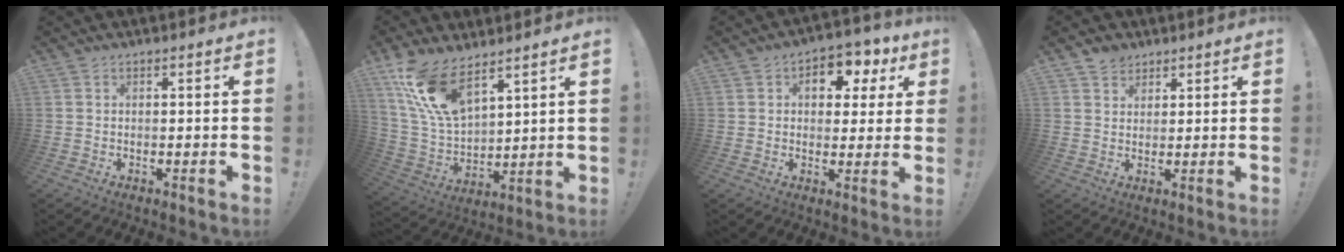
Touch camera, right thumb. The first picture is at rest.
{"total": 15.5, "force": [10.6, 6.5, 9.3], "torque": [-0.210, -0.064, 0.200]}
{"total": 9.1, "force": [3.2, 6.2, 5.8], "torque": [-0.070, -0.008, 0.057]}
{"total": 3.9, "force": [2.9, 2.5, 0.4], "torque": [0.002, -0.016, 0.052]}